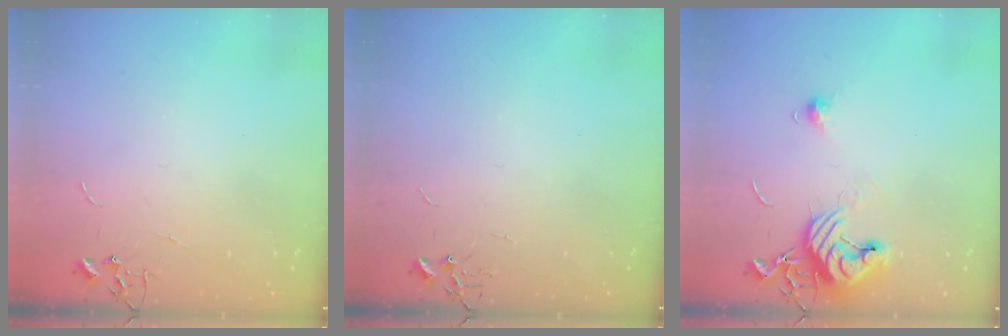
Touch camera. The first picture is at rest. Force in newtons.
{"total": 0.0}
{"total": 11.4, "press": 11.3, "slide": 1.1}